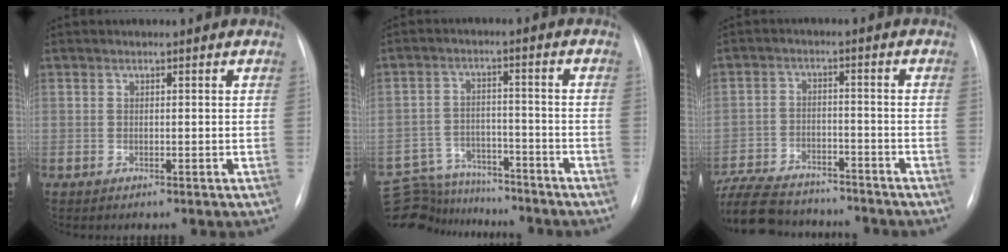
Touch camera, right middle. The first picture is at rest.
{"total": 16.5, "force": [-14.9, 5.6, 4.2], "torque": [-0.104, 0.011, -0.222]}
{"total": 18.1, "force": [-15.7, 6.0, 6.8], "torque": [-0.182, -0.014, -0.239]}